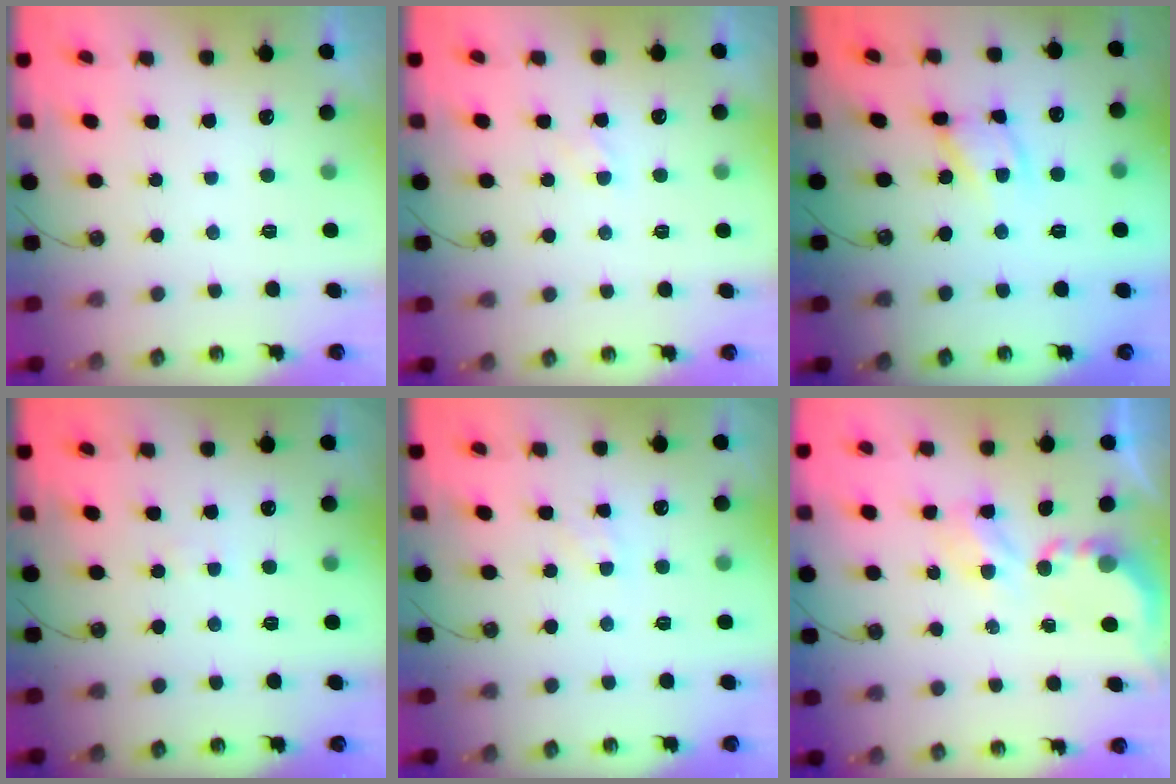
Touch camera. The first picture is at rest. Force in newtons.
{"total": 2.2, "press": 2.2, "slide": 0.3}
{"total": 9.9, "press": 9.9, "slide": 0.8}
{"total": 0.9, "press": 0.9, "slide": 0.1}
{"total": 4.6, "press": 4.5, "slide": 0.6}
{"total": 3.9, "press": 3.9, "slide": 0.1}